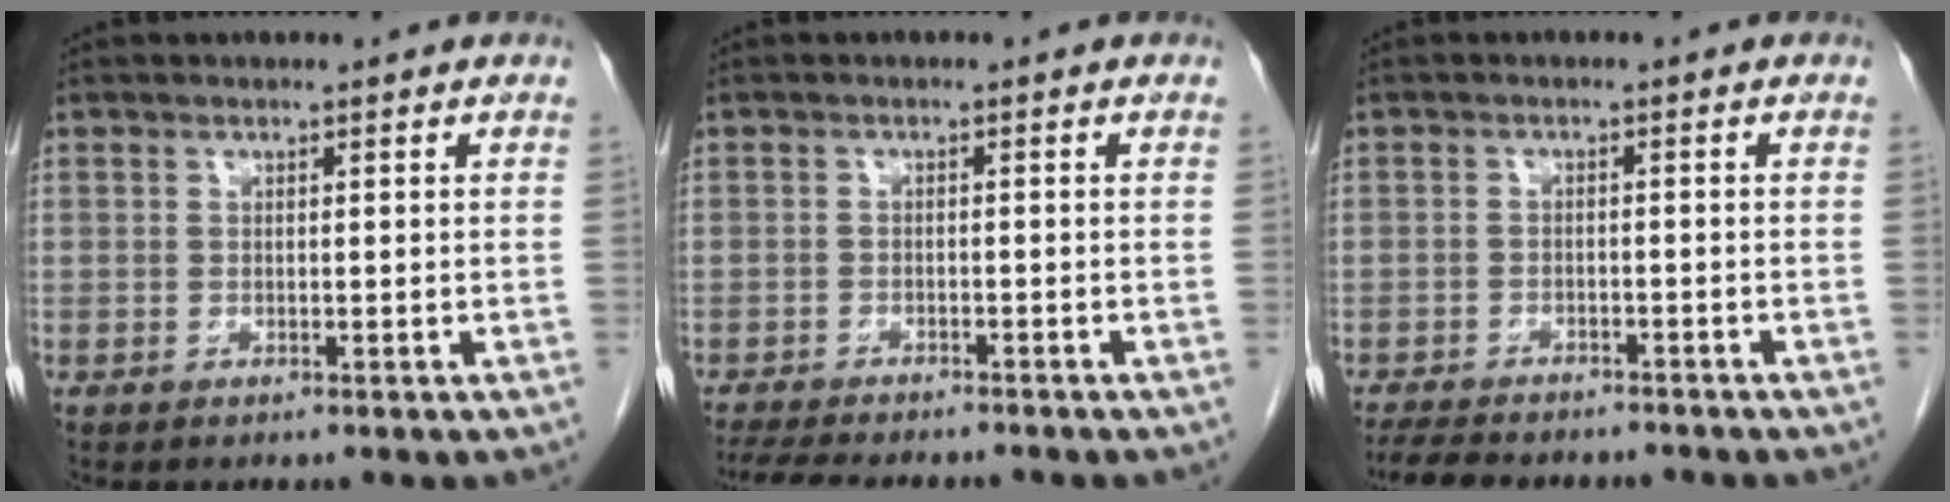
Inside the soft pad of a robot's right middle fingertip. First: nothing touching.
{"total": 10.5, "force": [-9.3, 1.9, 4.5], "torque": [-0.074, -0.016, -0.132]}
{"total": 10.8, "force": [-9.4, 2.9, 4.3], "torque": [-0.081, -0.009, -0.131]}